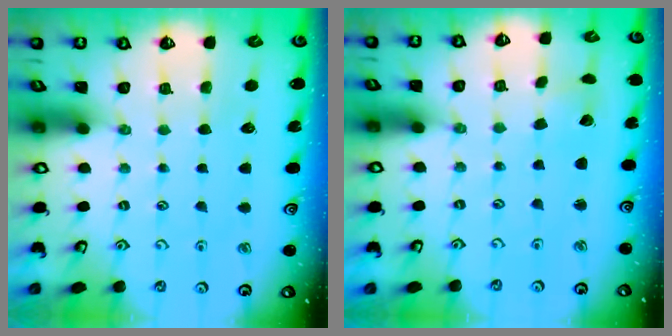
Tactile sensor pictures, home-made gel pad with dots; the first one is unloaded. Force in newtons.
{"total": 2.3, "press": 2.3, "slide": 0.2}